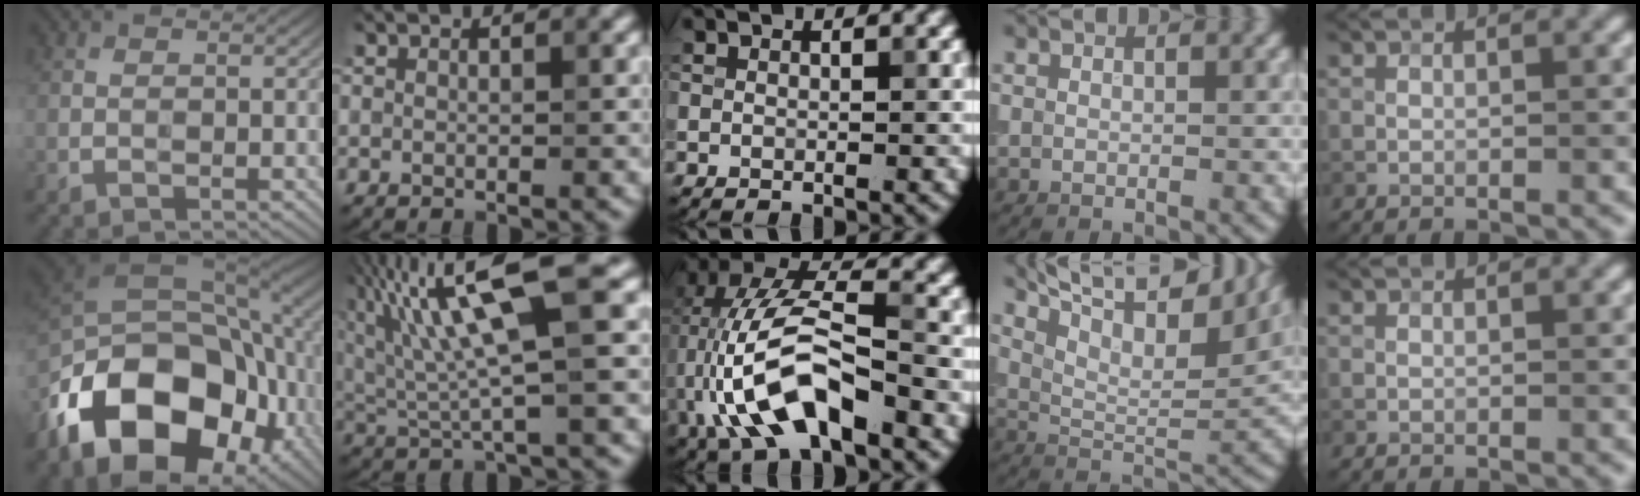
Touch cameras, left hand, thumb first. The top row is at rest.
{"thumb": {"total": 21.1, "force": [-7.1, 13.4, 14.7], "torque": [-0.292, -0.033, -0.110]}, "index": {"total": 11.6, "force": [4.0, 2.7, 10.5], "torque": [-0.210, 0.017, 0.076]}, "middle": {"total": 10.3, "force": [-3.2, 4.4, 8.7], "torque": [-0.175, 0.017, -0.065]}, "ring": {"total": 11.7, "force": [8.2, 3.6, 7.5], "torque": [-0.132, 0.018, 0.126]}}